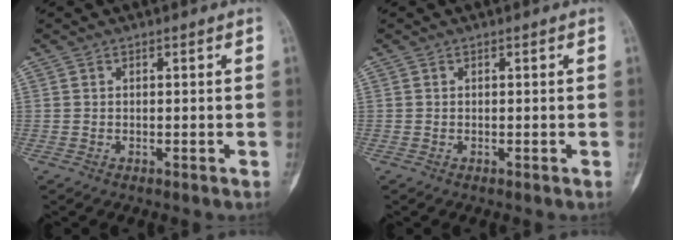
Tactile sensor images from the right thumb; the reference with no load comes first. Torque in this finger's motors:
{"motor_torque": [-0.29, 0.10, -0.15, 0.04, 0.03]}